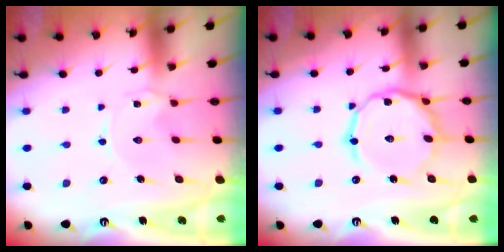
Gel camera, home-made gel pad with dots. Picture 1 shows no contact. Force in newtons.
{"total": 13.8, "press": 13.8, "slide": 0.8}